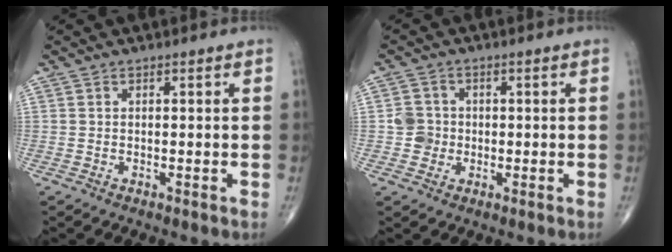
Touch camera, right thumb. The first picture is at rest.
{"total": 3.8, "force": [-0.4, 3.7, 0.9], "torque": [0.008, 0.008, -0.012]}